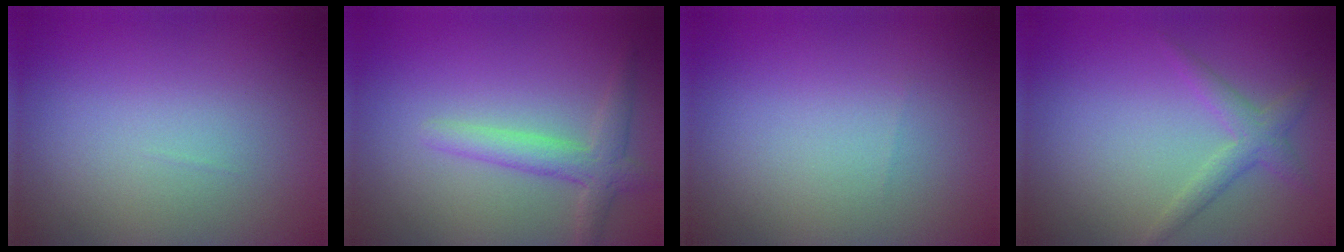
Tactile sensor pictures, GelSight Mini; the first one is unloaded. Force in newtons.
{"total": 2.8, "press": 2.8, "slide": 0.1}
{"total": 0.0}
{"total": 2.0, "press": 2.0, "slide": 0.1}